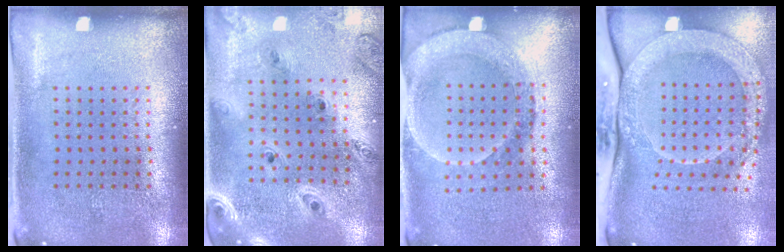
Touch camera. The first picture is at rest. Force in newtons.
{"total": 1.5, "press": 1.5, "slide": 0.3}
{"total": 1.9, "press": 1.6, "slide": 0.9}
{"total": 3.0, "press": 2.3, "slide": 1.9}